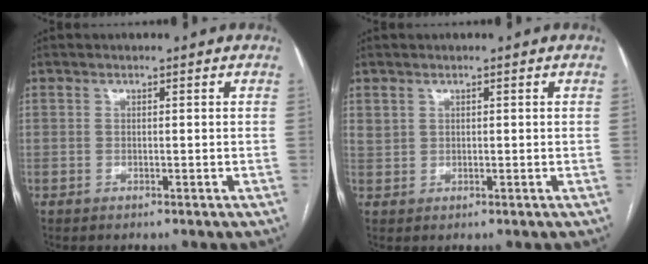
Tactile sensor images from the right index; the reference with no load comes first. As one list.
[{"total": 1.4, "force": [0.9, 1.0, 0.4], "torque": [-0.006, 0.006, 0.021]}]